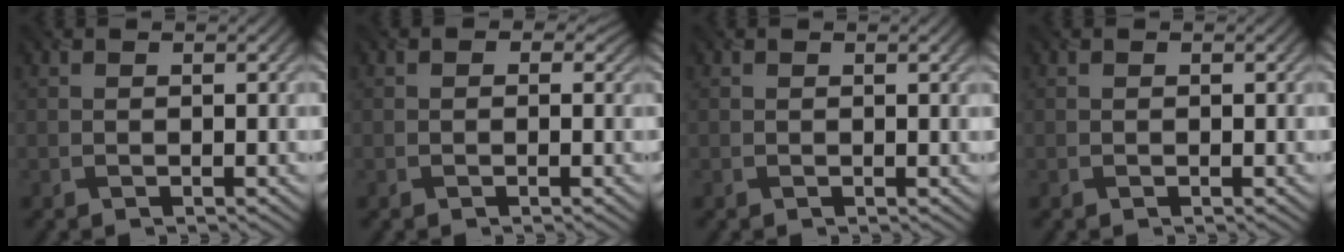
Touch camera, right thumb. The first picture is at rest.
{"total": 1.2, "force": [0.1, 1.0, 0.6], "torque": [-0.003, -0.003, -0.001]}
{"total": 0.9, "force": [0.5, 0.1, 0.8], "torque": [-0.010, 0.000, 0.007]}
{"total": 0.0}